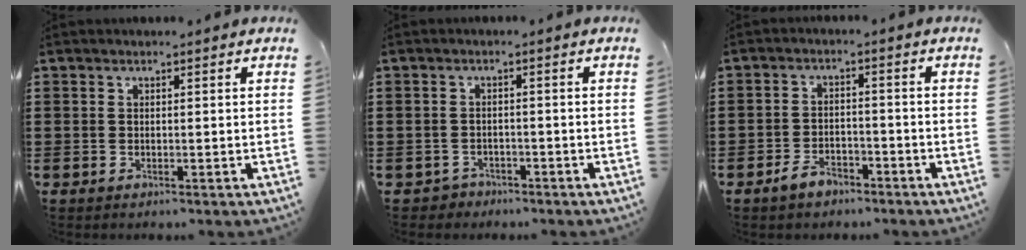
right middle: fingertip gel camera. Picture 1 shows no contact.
{"total": 1.4, "force": [-1.2, 0.6, -0.1], "torque": [-0.005, 0.002, -0.029]}
{"total": 3.3, "force": [-2.6, 1.5, 1.4], "torque": [-0.024, 0.009, -0.050]}